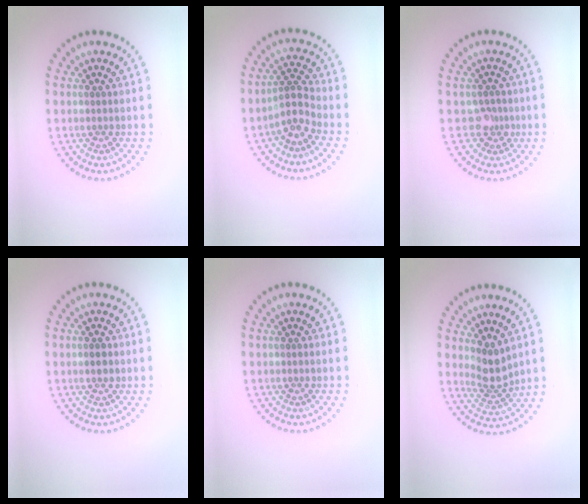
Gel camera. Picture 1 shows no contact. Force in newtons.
{"total": 2.8, "press": 2.0, "slide": 2.0}
{"total": 1.8, "press": 1.5, "slide": 1.1}
{"total": 1.4, "press": 1.4, "slide": 0.1}
{"total": 0.0}
{"total": 2.8, "press": 2.1, "slide": 1.9}